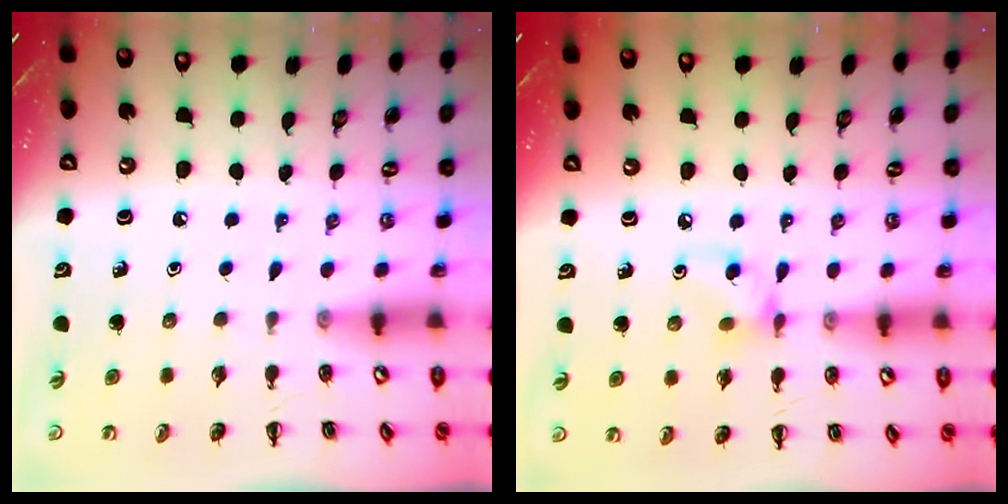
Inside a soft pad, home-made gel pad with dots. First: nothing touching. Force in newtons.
{"total": 6.0, "press": 6.0, "slide": 0.2}